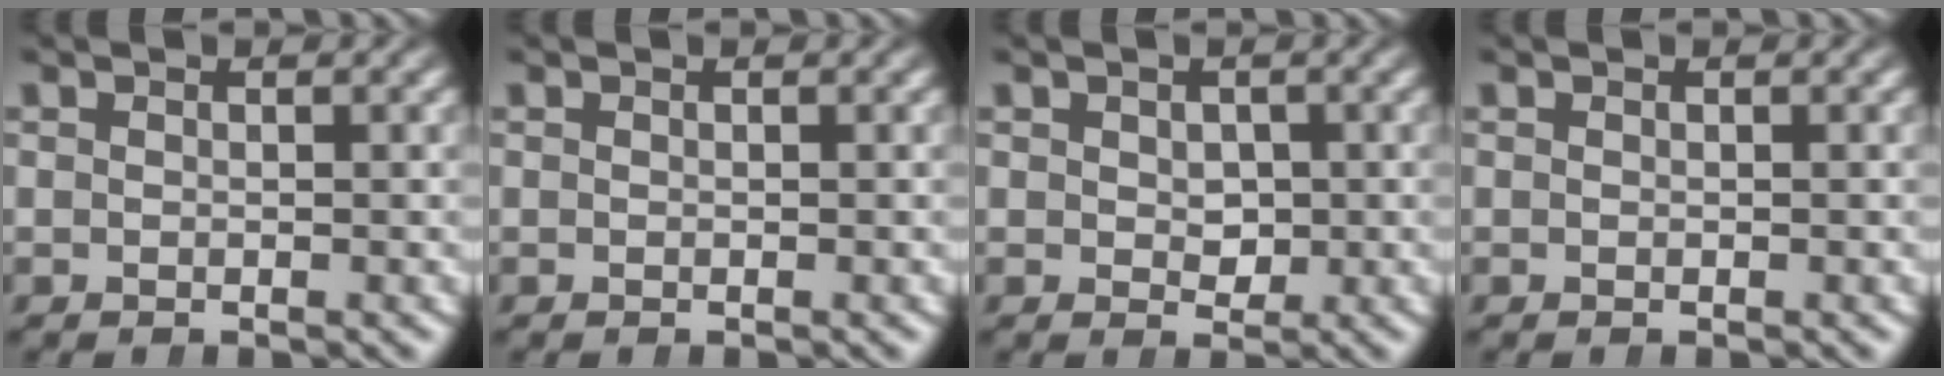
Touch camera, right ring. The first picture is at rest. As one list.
[{"total": 0.0}, {"total": 1.6, "force": [0.4, 1.4, 0.7], "torque": [-0.020, -0.015, 0.014]}, {"total": 0.0}]